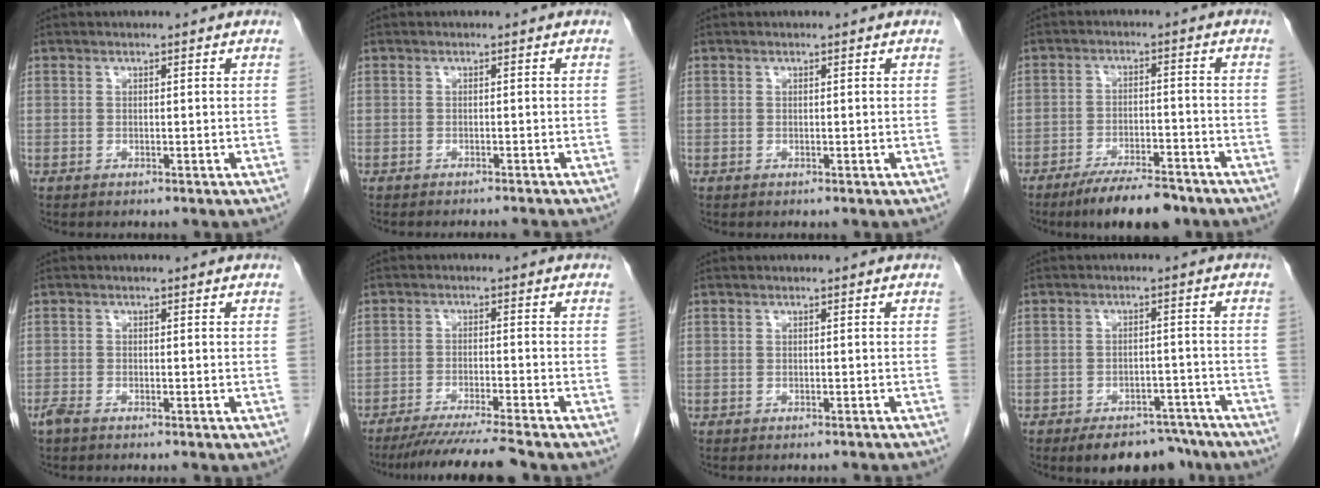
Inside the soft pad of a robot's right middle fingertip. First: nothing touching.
{"total": 4.1, "force": [-4.0, -0.4, 1.1], "torque": [-0.009, -0.008, -0.047]}
{"total": 0.0}
{"total": 9.2, "force": [-7.3, 2.4, 5.1], "torque": [-0.076, -0.011, -0.121]}
{"total": 2.5, "force": [-2.1, 0.5, 1.3], "torque": [-0.025, -0.005, -0.034]}
{"total": 9.7, "force": [-8.6, -1.5, 4.3], "torque": [-0.049, -0.029, -0.140]}
{"total": 5.1, "force": [-4.8, 0.6, 1.6], "torque": [-0.019, -0.012, -0.051]}
{"total": 9.8, "force": [-8.1, 4.5, 3.5], "torque": [-0.028, 0.013, -0.110]}